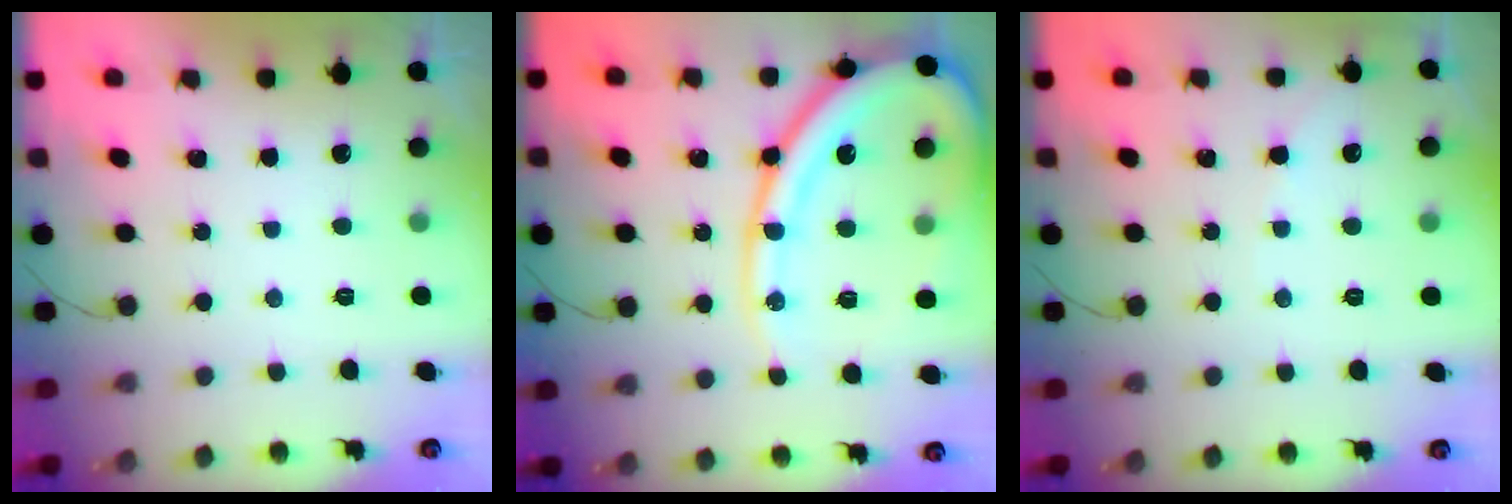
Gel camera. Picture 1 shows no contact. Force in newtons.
{"total": 21.2, "press": 21.1, "slide": 2.0}
{"total": 4.0, "press": 4.0, "slide": 0.6}